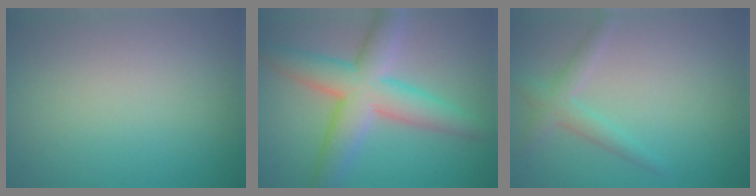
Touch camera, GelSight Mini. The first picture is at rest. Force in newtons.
{"total": 7.4, "press": 7.3, "slide": 0.3}
{"total": 3.3, "press": 3.3, "slide": 0.2}